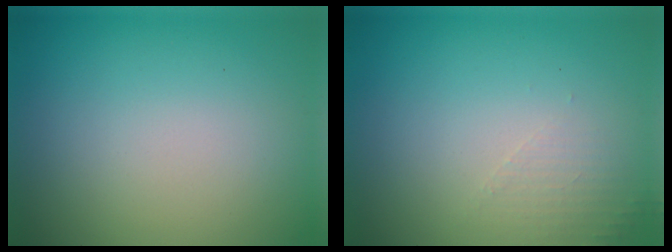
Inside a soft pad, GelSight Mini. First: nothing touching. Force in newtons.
{"total": 1.3, "press": 1.2, "slide": 0.4}